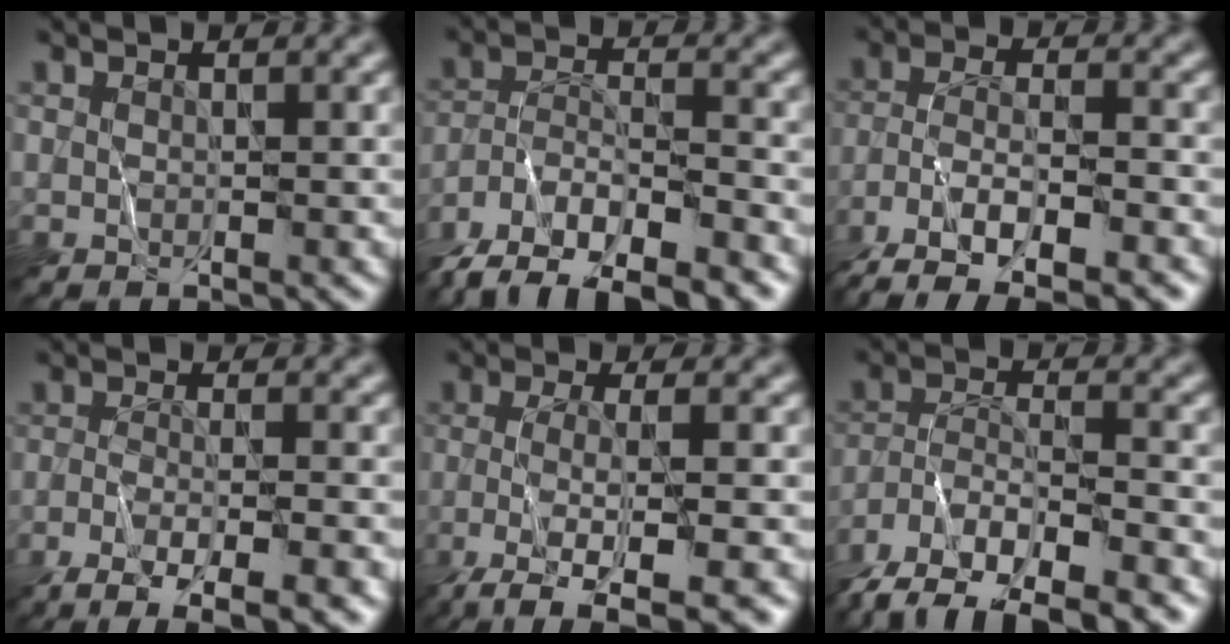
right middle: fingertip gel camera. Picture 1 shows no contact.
{"total": 10.4, "force": [-8.9, 3.2, 4.2], "torque": [-0.058, -0.010, -0.149]}
{"total": 9.2, "force": [-6.6, 3.0, 5.6], "torque": [-0.093, -0.007, -0.116]}
{"total": 7.4, "force": [-4.6, 1.7, 5.5], "torque": [-0.081, -0.008, -0.078]}
{"total": 6.5, "force": [-3.6, 1.3, 5.2], "torque": [-0.080, 0.001, -0.071]}
{"total": 9.9, "force": [-8.0, 3.3, 4.9], "torque": [-0.077, -0.013, -0.134]}